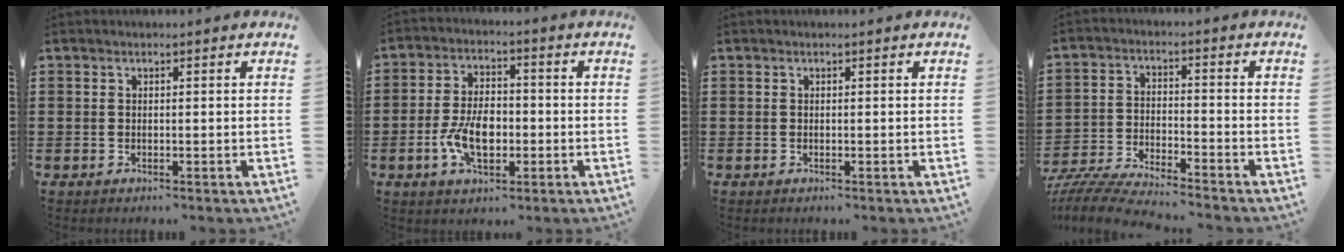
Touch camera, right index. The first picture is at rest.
{"total": 7.7, "force": [-1.8, 4.4, 6.1], "torque": [-0.124, 0.001, -0.037]}
{"total": 0.0}
{"total": 6.1, "force": [-5.9, -0.1, 1.3], "torque": [-0.046, -0.011, -0.122]}